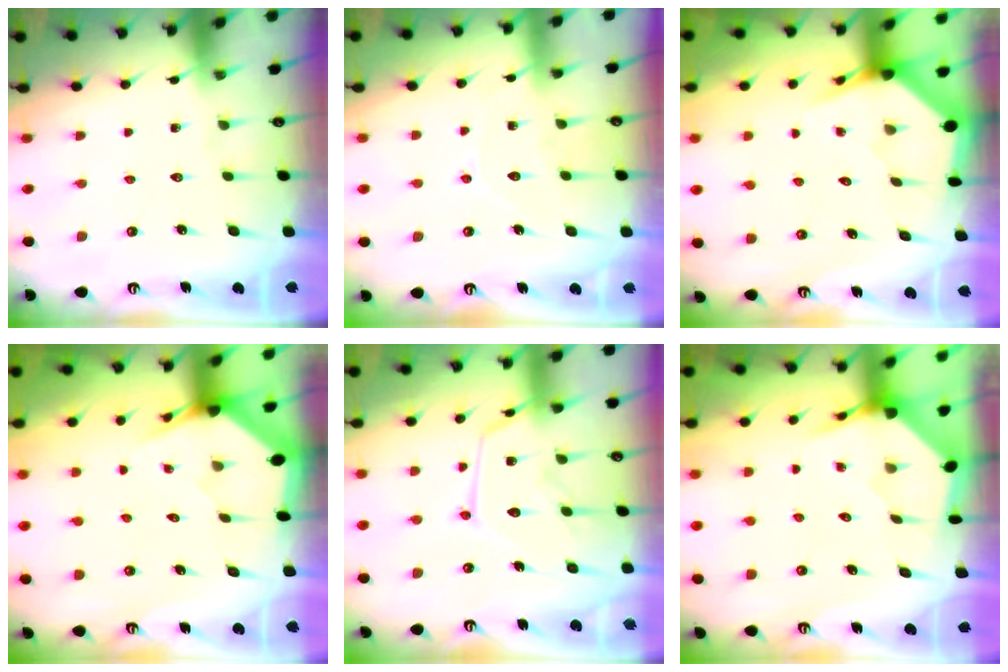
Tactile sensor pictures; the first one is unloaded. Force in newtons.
{"total": 5.7, "press": 5.7, "slide": 0.6}
{"total": 3.4, "press": 3.3, "slide": 0.5}
{"total": 3.1, "press": 3.1, "slide": 0.2}
{"total": 13.2, "press": 13.1, "slide": 1.1}
{"total": 4.0, "press": 3.9, "slide": 0.4}